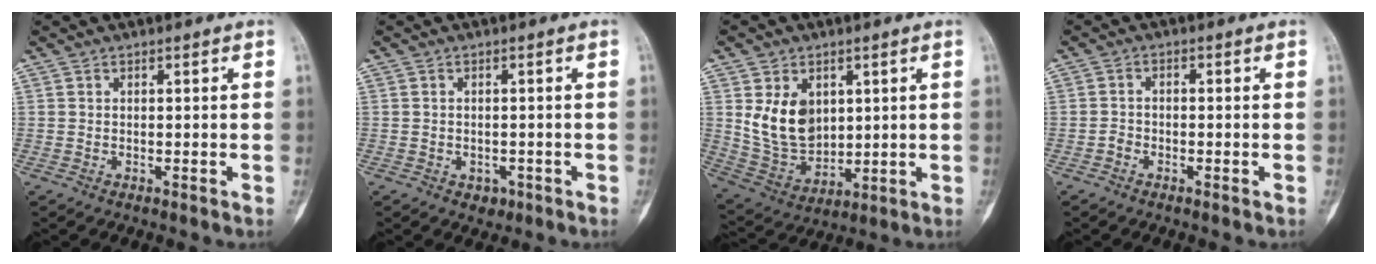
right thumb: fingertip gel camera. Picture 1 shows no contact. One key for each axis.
{"total": 2.3, "fx": -0.9, "fy": 1.9, "fz": 0.9, "tx": 0.003, "ty": 0.007, "tz": -0.006}
{"total": 12.0, "fx": 3.1, "fy": 8.8, "fz": 7.5, "tx": -0.097, "ty": -0.021, "tz": 0.082}
{"total": 1.7, "fx": -1.0, "fy": 1.2, "fz": 0.6, "tx": -0.005, "ty": 0.011, "tz": -0.023}